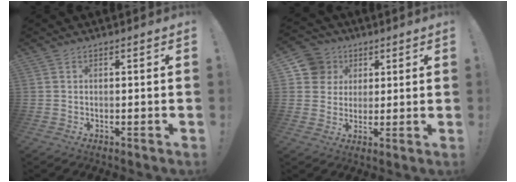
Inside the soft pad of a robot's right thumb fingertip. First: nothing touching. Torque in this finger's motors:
{"motor_torque": [0.23, 0.16, 0.26, 0.15, -0.02]}